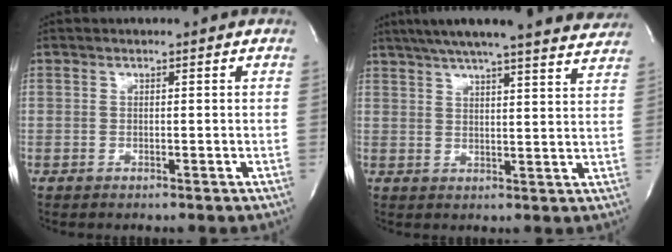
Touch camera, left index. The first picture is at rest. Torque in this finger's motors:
{"motor_torque": [1.10, -1.04, 0.55, 0.08]}